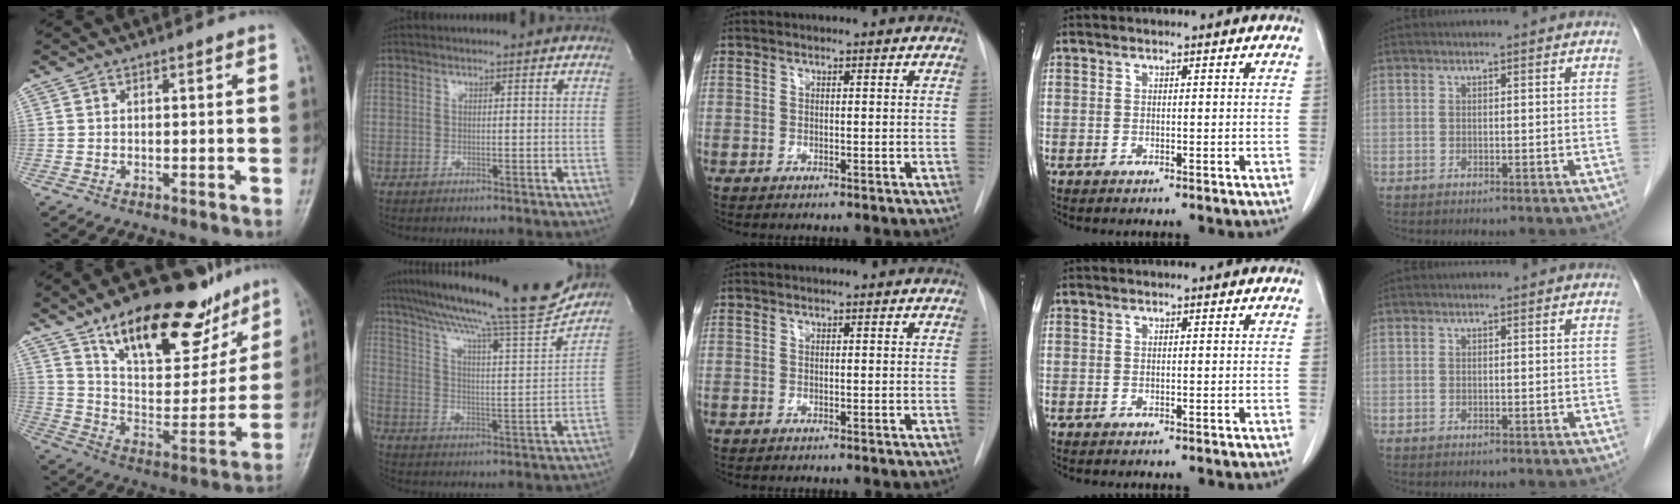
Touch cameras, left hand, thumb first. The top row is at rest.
{"thumb": {"total": 25.4, "force": [16.6, 11.3, 15.6], "torque": [-0.180, -0.064, 0.264]}, "index": {"total": 22.2, "force": [19.3, 0.1, 10.8], "torque": [-0.189, -0.023, 0.283]}}